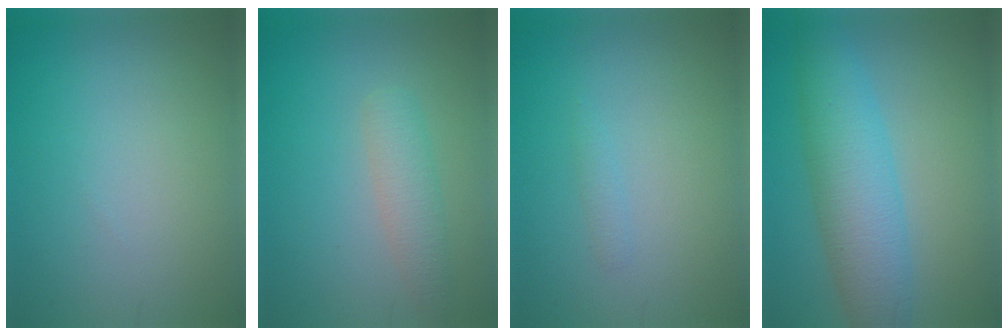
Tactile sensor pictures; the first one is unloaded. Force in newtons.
{"total": 2.6, "press": 2.6, "slide": 0.2}
{"total": 0.7, "press": 0.7, "slide": 0.1}
{"total": 6.6, "press": 6.6, "slide": 0.1}